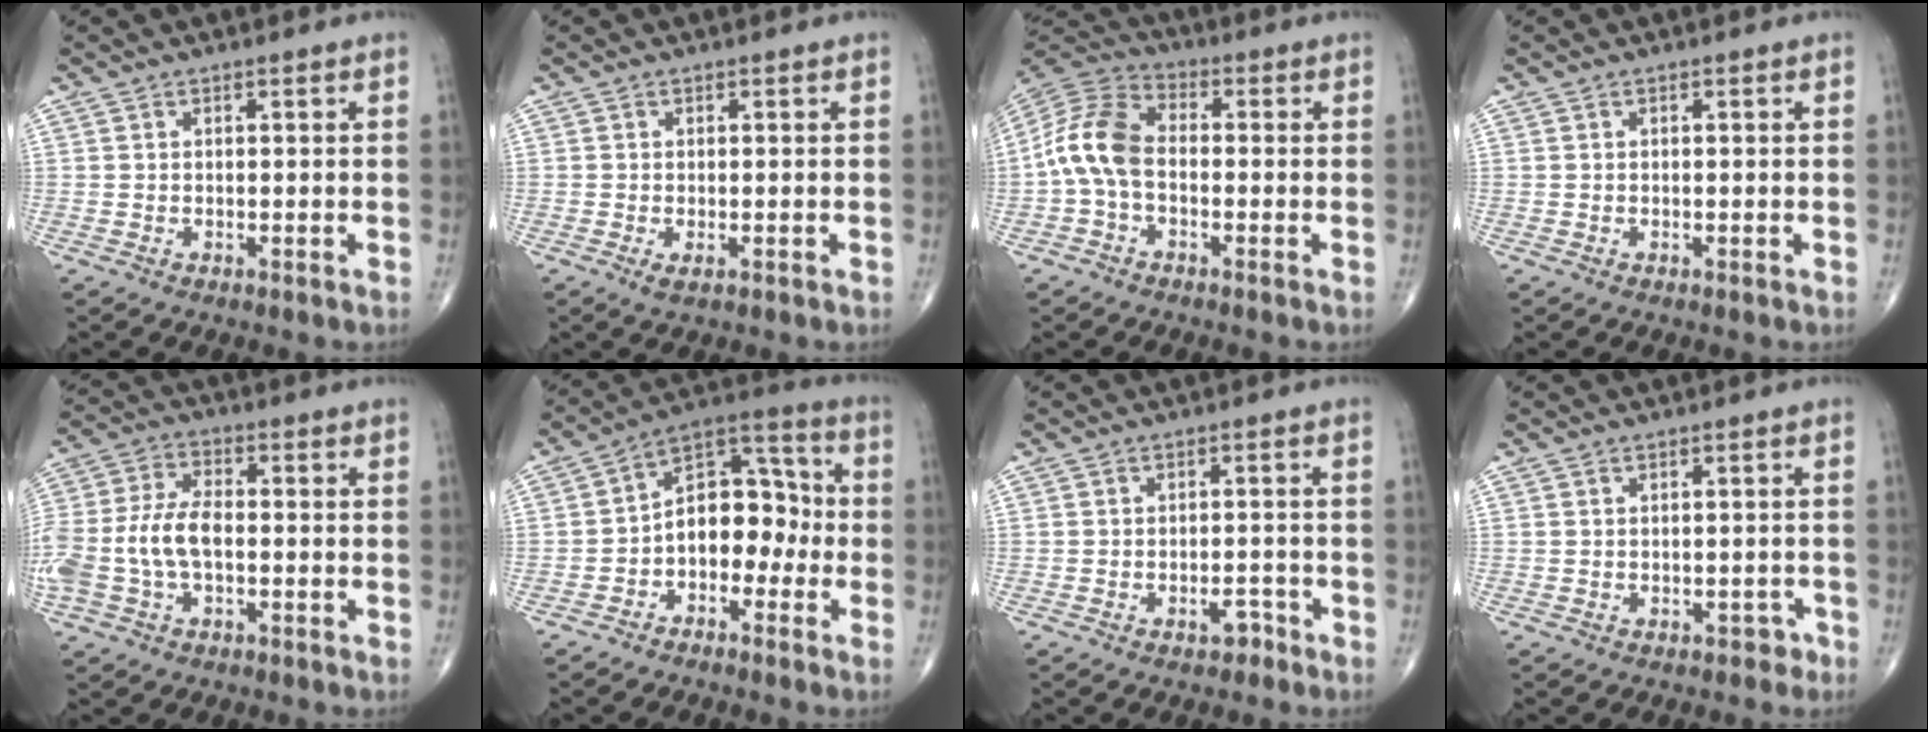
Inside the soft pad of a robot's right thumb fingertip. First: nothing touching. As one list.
[{"total": 1.6, "force": [-0.6, 0.8, 1.3], "torque": [-0.028, -0.004, -0.010]}, {"total": 11.0, "force": [-1.5, 6.9, 8.4], "torque": [-0.169, 0.033, -0.043]}, {"total": 0.0}, {"total": 13.4, "force": [-2.1, 7.7, 10.7], "torque": [-0.250, 0.027, -0.038]}, {"total": 11.8, "force": [-2.3, 7.8, 8.5], "torque": [-0.092, 0.050, -0.055]}, {"total": 2.3, "force": [-1.6, 1.2, 1.2], "torque": [-0.011, 0.011, -0.023]}, {"total": 1.7, "force": [-0.8, 1.3, 0.5], "torque": [0.002, 0.010, -0.009]}]